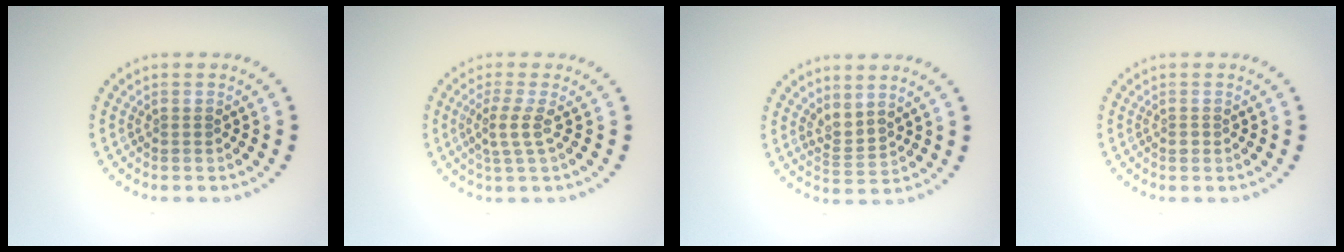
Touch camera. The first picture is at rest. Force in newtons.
{"total": 2.1, "press": 1.5, "slide": 1.4}
{"total": 2.1, "press": 1.4, "slide": 1.6}
{"total": 0.6, "press": 0.5, "slide": 0.3}